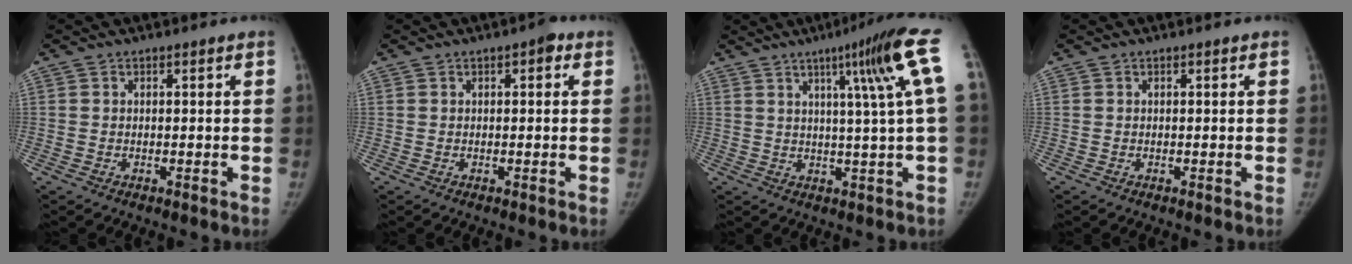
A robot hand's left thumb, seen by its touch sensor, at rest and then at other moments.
{"total": 1.8, "force": [0.5, 0.8, 1.5], "torque": [-0.014, 0.004, 0.000]}
{"total": 13.1, "force": [4.4, -0.6, 12.3], "torque": [-0.167, 0.001, 0.058]}
{"total": 0.0}